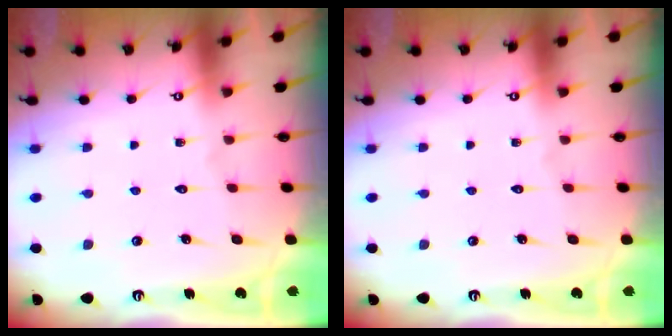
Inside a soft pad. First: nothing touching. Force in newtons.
{"total": 0.0}